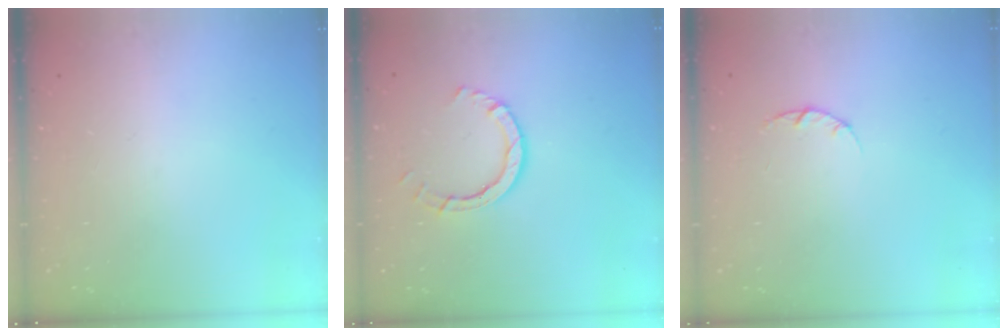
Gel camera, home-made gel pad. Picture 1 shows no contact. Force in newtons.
{"total": 5.9, "press": 5.9, "slide": 0.5}
{"total": 3.0, "press": 3.0, "slide": 0.4}